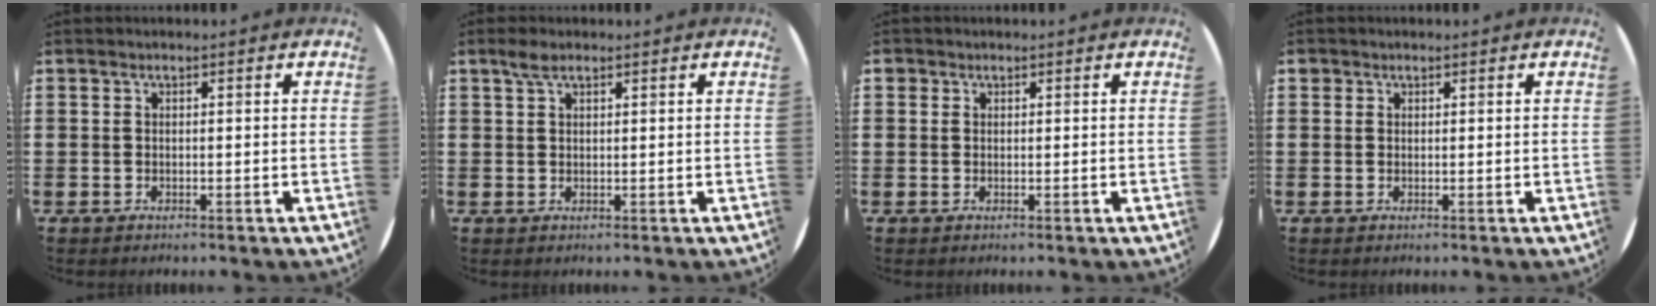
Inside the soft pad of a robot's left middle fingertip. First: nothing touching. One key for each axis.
{"total": 1.9, "fx": 1.3, "fy": 0.7, "fz": 1.2, "tx": -0.026, "ty": 0.005, "tz": 0.023}
{"total": 0.6, "fx": 0.3, "fy": 0.5, "fz": 0.0, "tx": 0.000, "ty": 0.004, "tz": 0.007}
{"total": 0.7, "fx": 0.5, "fy": 0.4, "fz": -0.1, "tx": 0.001, "ty": 0.004, "tz": 0.010}